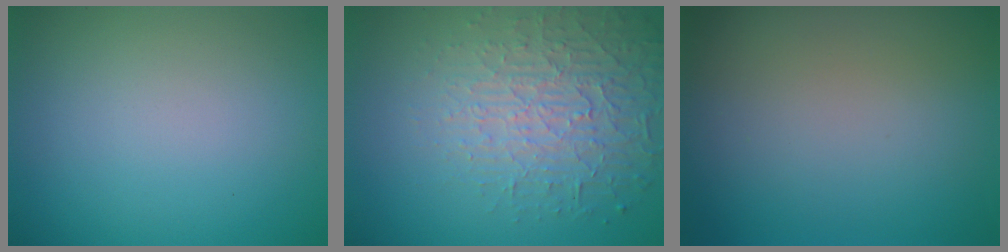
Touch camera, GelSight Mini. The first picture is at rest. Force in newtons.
{"total": 4.6, "press": 4.1, "slide": 2.1}
{"total": 0.0}